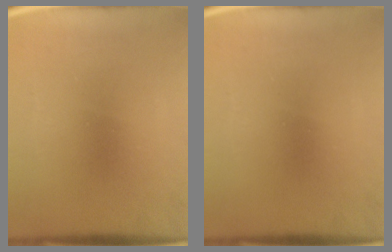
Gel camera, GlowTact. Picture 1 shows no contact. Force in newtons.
{"total": 0.0}